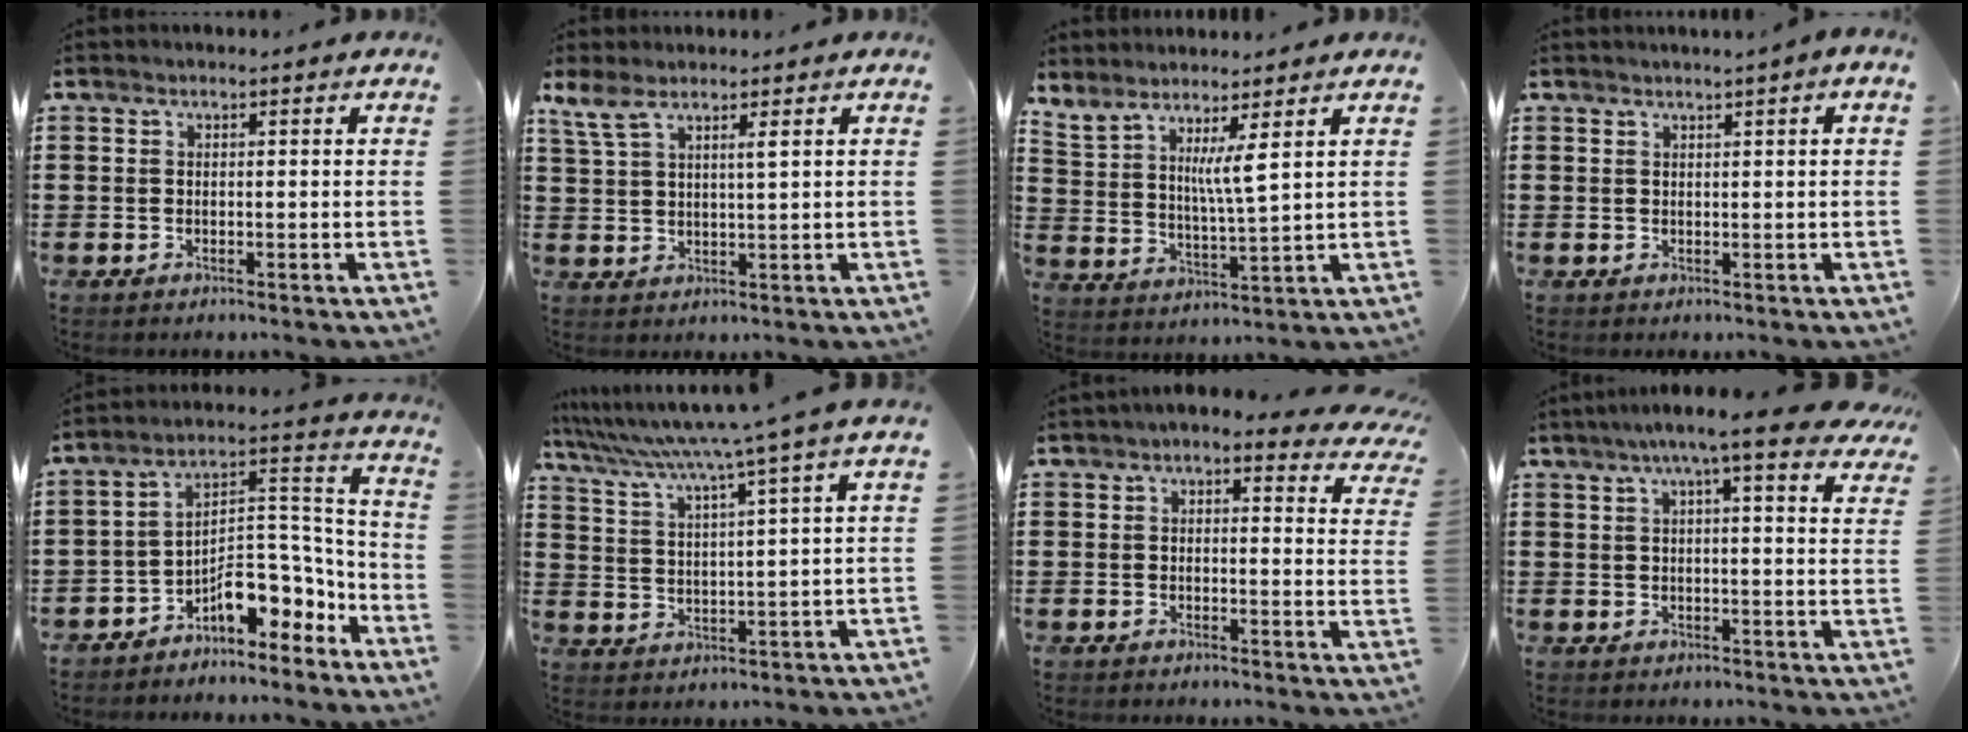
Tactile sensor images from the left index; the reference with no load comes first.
{"total": 3.8, "force": [2.5, 0.8, 2.8], "torque": [-0.065, 0.001, 0.044]}
{"total": 5.6, "force": [3.9, -0.3, 4.0], "torque": [-0.091, -0.025, 0.066]}
{"total": 1.1, "force": [0.9, -0.2, 0.5], "torque": [-0.009, -0.001, 0.018]}
{"total": 8.3, "force": [-6.1, 3.6, 4.3], "torque": [-0.068, 0.011, -0.117]}
{"total": 5.7, "force": [4.4, -1.6, 3.2], "torque": [-0.082, -0.040, 0.065]}
{"total": 3.6, "force": [2.9, 0.9, 2.0], "torque": [-0.039, -0.007, 0.049]}
{"total": 8.1, "force": [6.0, 0.6, 5.3], "torque": [-0.096, -0.014, 0.100]}